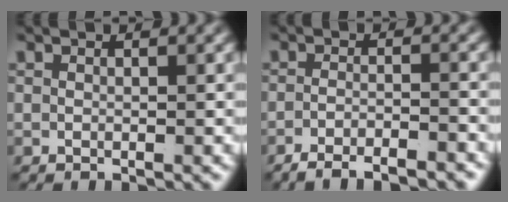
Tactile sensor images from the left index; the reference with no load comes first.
{"total": 4.9, "force": [-4.7, 0.7, 1.4], "torque": [-0.020, -0.012, -0.075]}